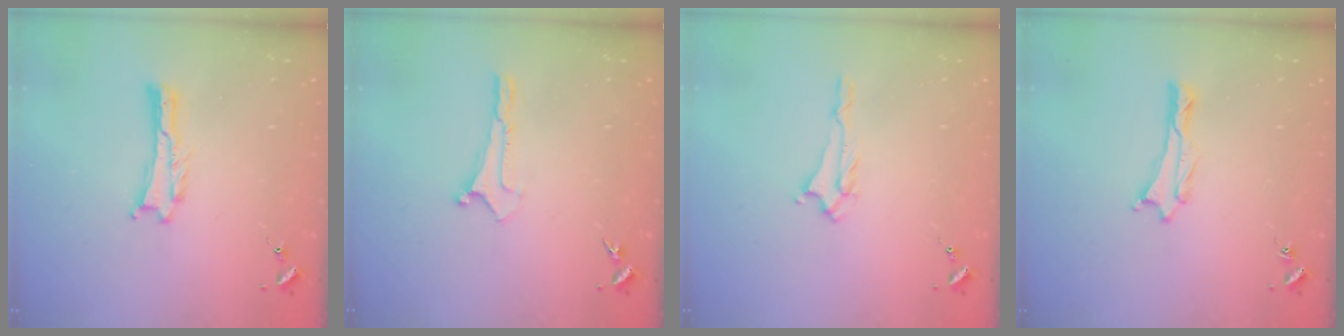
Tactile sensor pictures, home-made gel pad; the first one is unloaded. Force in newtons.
{"total": 0.0}
{"total": 1.4, "press": 1.3, "slide": 0.2}
{"total": 0.0}